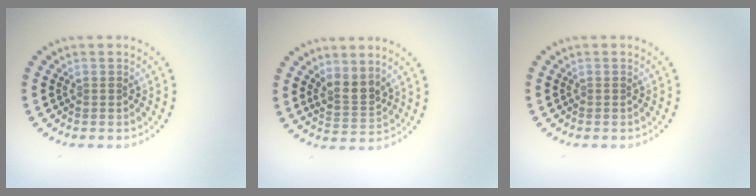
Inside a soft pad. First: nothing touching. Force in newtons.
{"total": 2.7, "press": 2.2, "slide": 1.4}
{"total": 0.0}